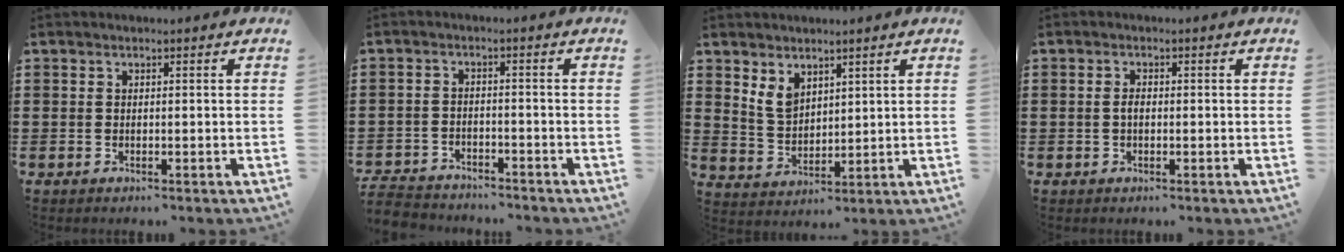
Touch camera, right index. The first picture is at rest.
{"total": 3.8, "force": [-3.8, 0.4, 0.0], "torque": [-0.011, -0.002, -0.083]}
{"total": 4.5, "force": [3.0, 2.7, 1.8], "torque": [-0.047, 0.003, 0.057]}
{"total": 1.4, "force": [-0.2, 0.7, 1.2], "torque": [-0.025, 0.003, -0.004]}